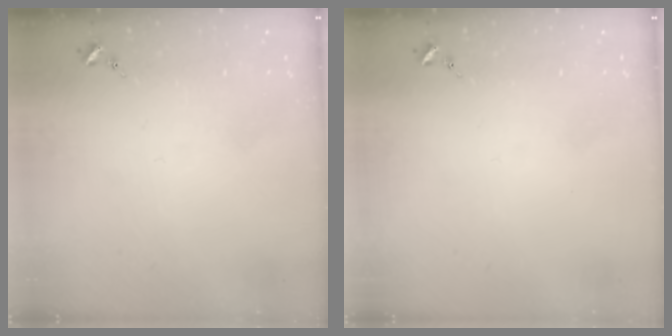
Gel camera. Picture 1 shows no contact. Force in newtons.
{"total": 0.0}